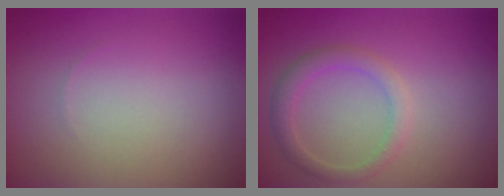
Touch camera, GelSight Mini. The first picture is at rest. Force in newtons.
{"total": 2.1, "press": 2.1, "slide": 0.3}